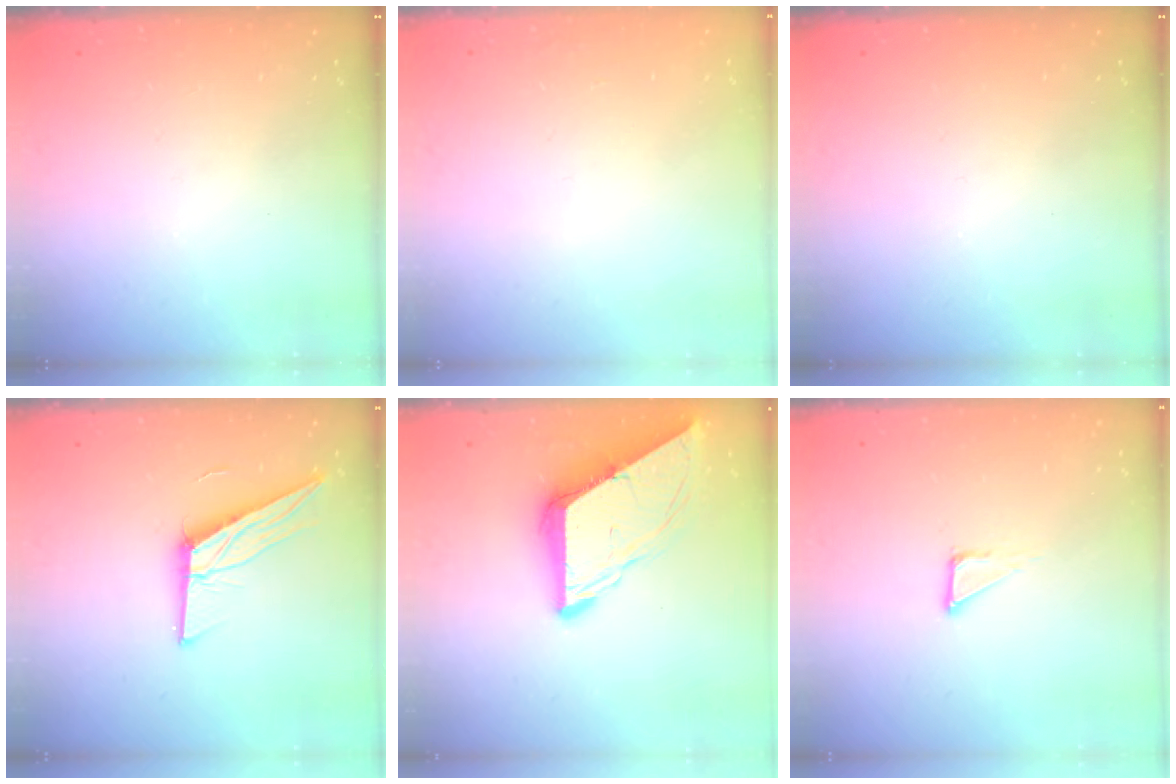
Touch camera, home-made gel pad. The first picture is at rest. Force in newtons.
{"total": 0.9, "press": 0.9, "slide": 0.0}
{"total": 0.0}
{"total": 12.7, "press": 12.6, "slide": 1.2}
{"total": 10.2, "press": 10.1, "slide": 1.2}
{"total": 3.5, "press": 3.5, "slide": 0.2}